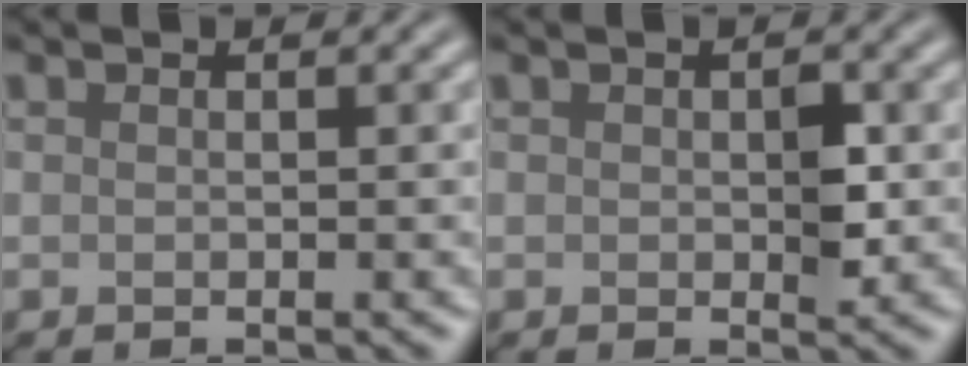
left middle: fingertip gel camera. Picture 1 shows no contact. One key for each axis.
{"total": 1.8, "fx": 0.0, "fy": 0.9, "fz": 1.5, "tx": -0.020, "ty": -0.001, "tz": 0.002}